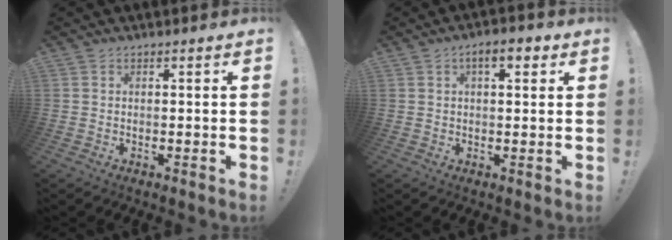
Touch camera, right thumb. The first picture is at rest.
{"total": 5.3, "force": [2.1, 2.1, 4.3], "torque": [-0.061, 0.000, 0.030]}